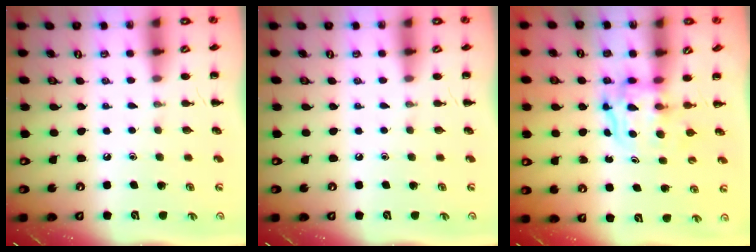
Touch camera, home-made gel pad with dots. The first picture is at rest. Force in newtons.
{"total": 0.0}
{"total": 3.7, "press": 3.6, "slide": 0.3}